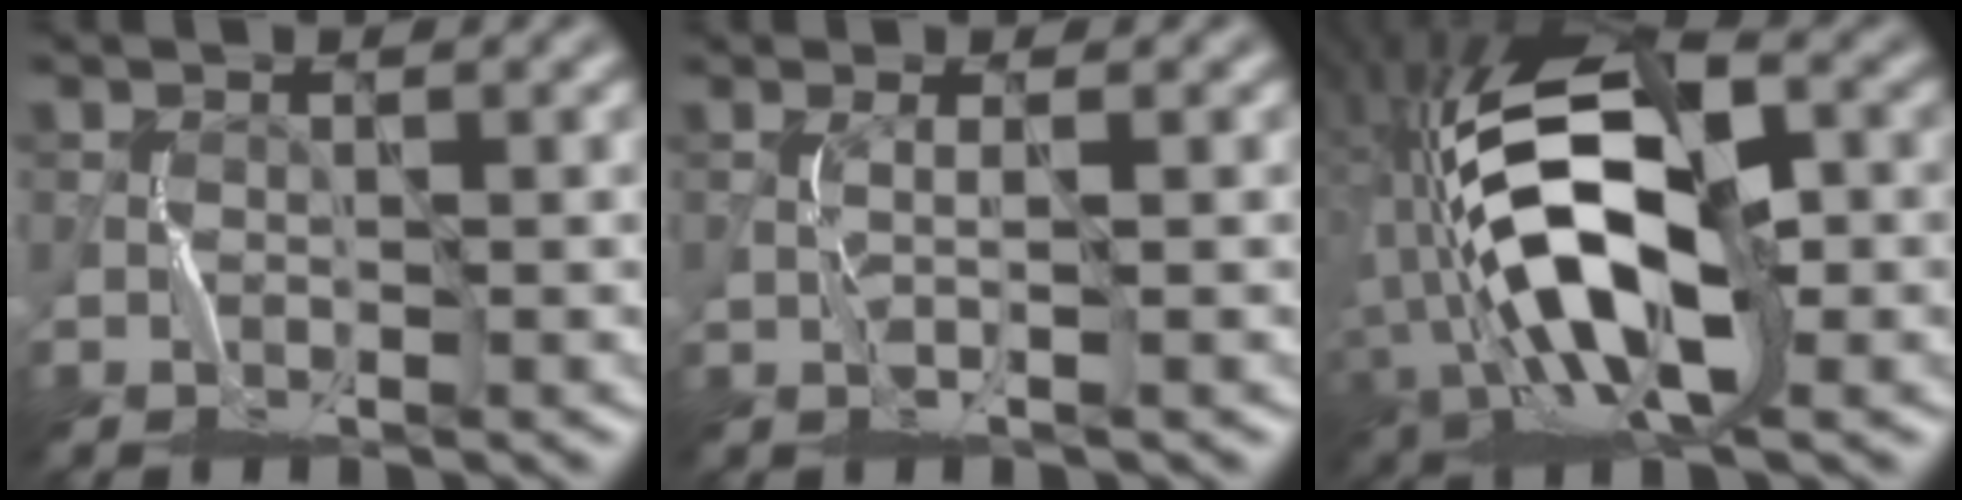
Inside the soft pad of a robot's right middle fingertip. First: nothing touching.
{"total": 1.1, "force": [0.2, -0.7, 0.8], "torque": [-0.019, 0.006, 0.005]}
{"total": 14.3, "force": [-1.8, 6.9, 12.4], "torque": [-0.246, 0.010, -0.050]}